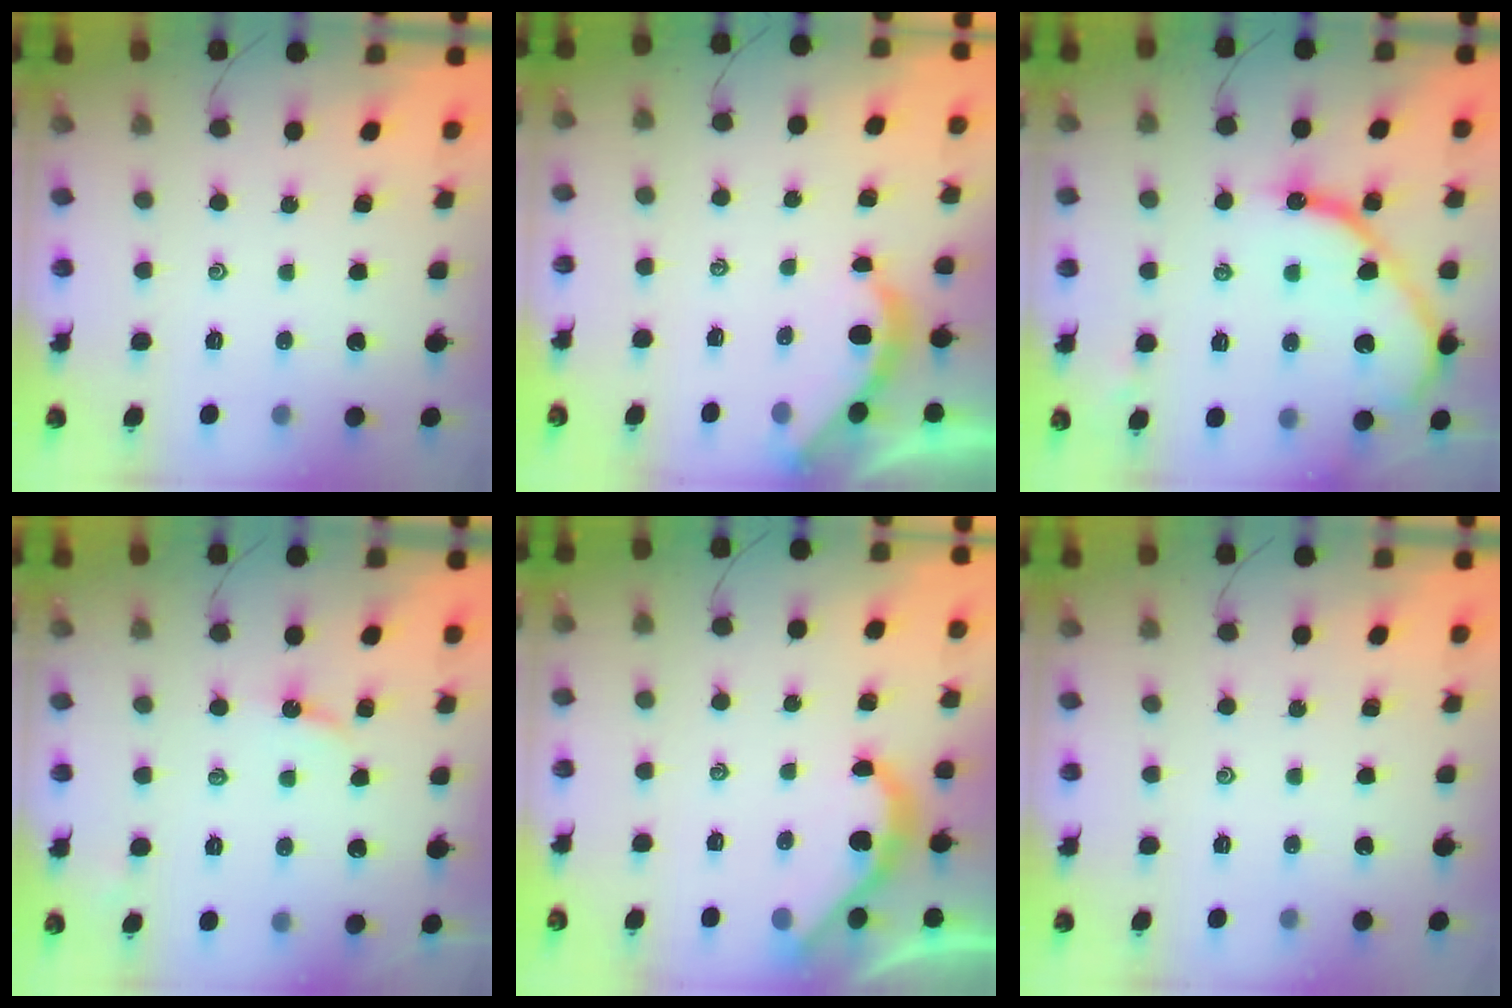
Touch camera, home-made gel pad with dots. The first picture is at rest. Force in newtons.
{"total": 2.9, "press": 2.9, "slide": 0.2}
{"total": 13.1, "press": 13.0, "slide": 1.2}
{"total": 2.9, "press": 2.9, "slide": 0.2}
{"total": 5.3, "press": 5.3, "slide": 0.2}
{"total": 0.0}